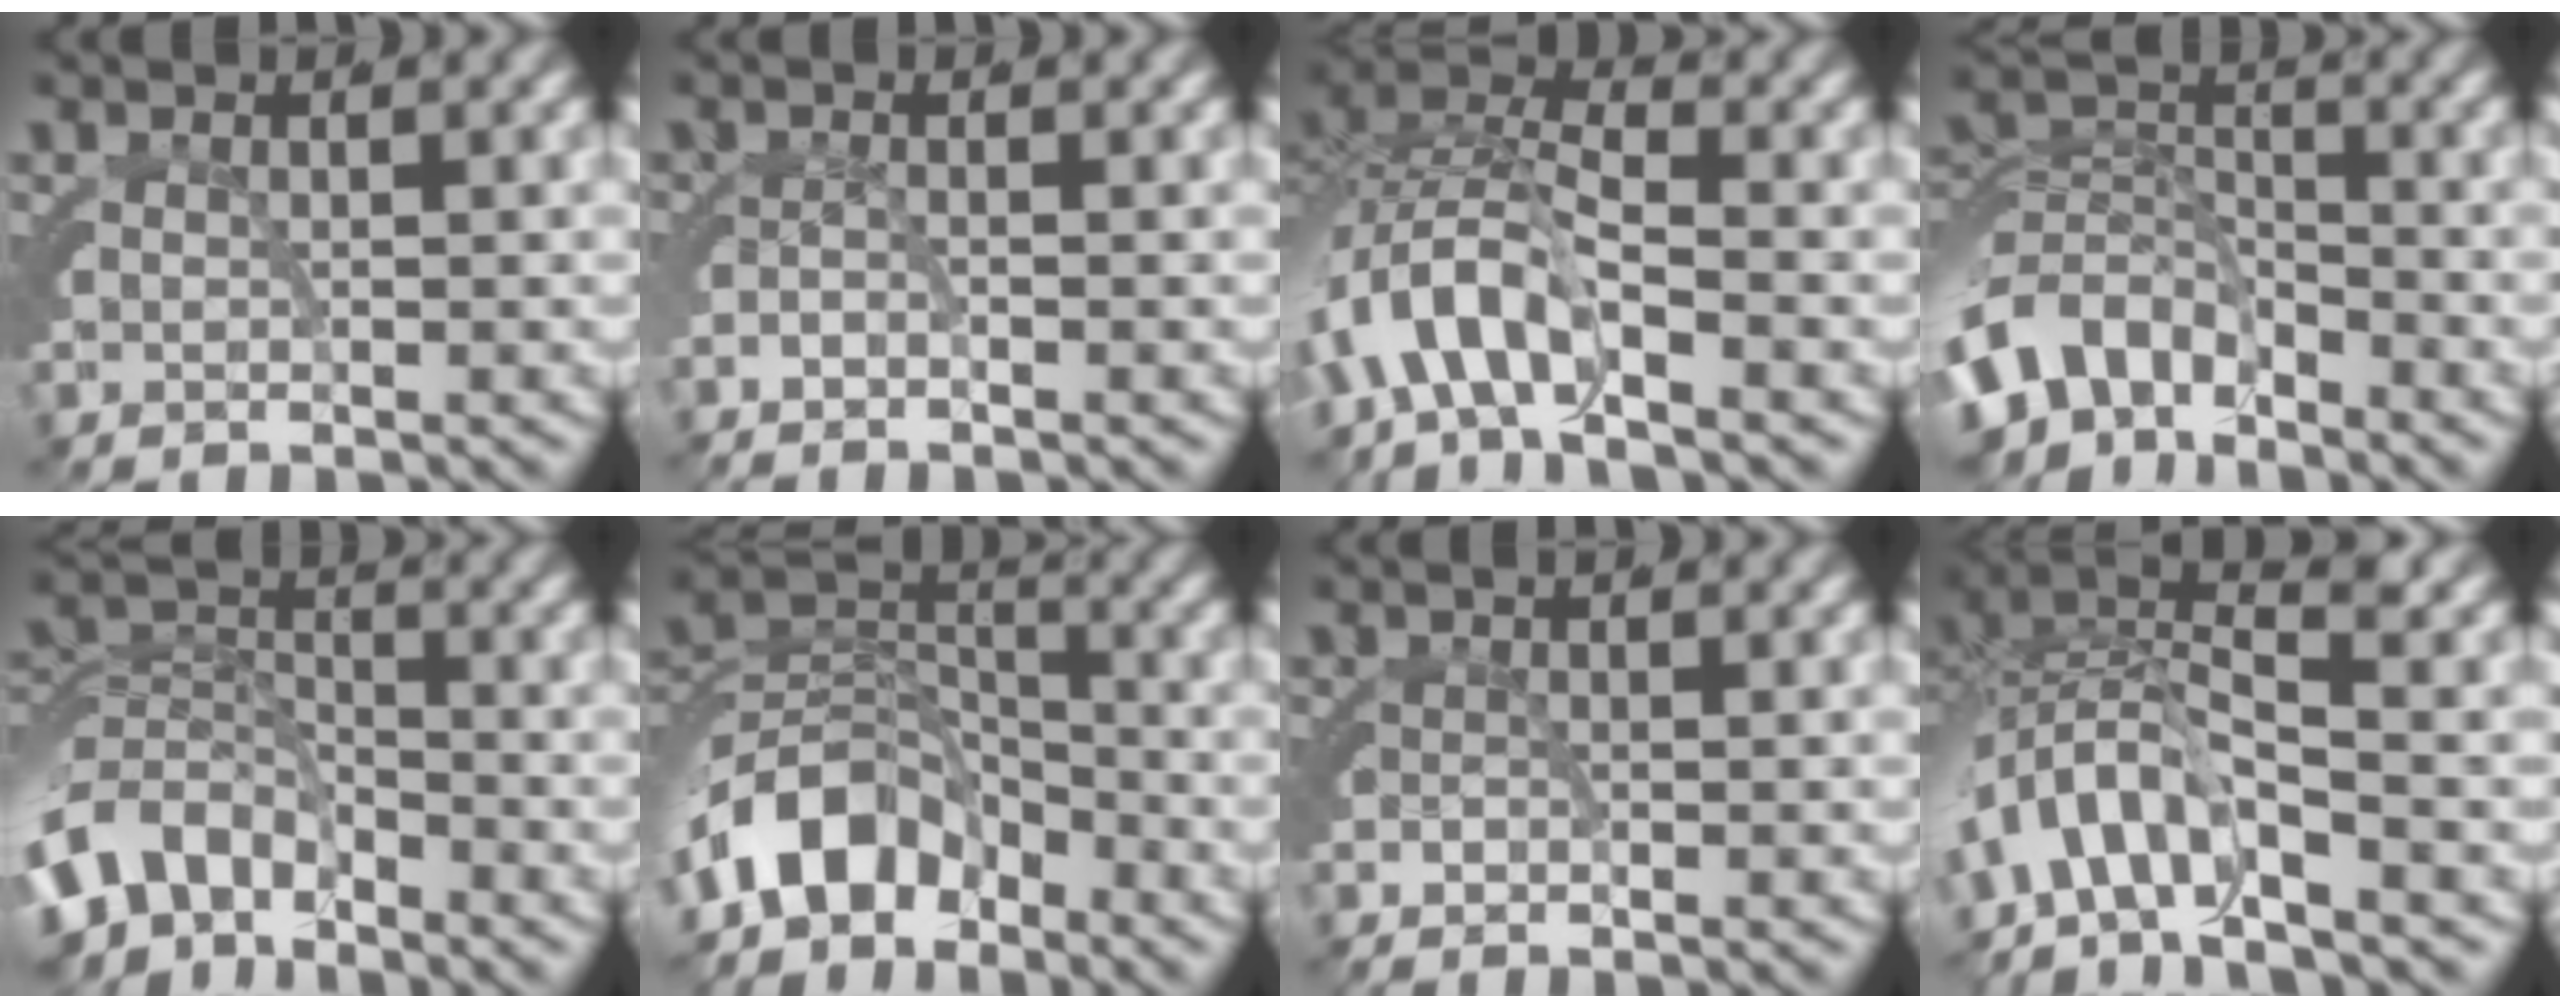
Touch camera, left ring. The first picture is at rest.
{"total": 1.2, "force": [-1.0, 0.5, 0.4], "torque": [-0.014, 0.002, -0.022]}
{"total": 6.7, "force": [-1.3, 4.6, 4.7], "torque": [-0.118, -0.016, -0.027]}
{"total": 8.7, "force": [-4.3, 6.1, 4.4], "torque": [-0.078, -0.039, -0.064]}
{"total": 7.7, "force": [-4.0, 5.4, 3.8], "torque": [-0.070, -0.036, -0.059]}
{"total": 6.1, "force": [-3.5, 3.9, 3.3], "torque": [-0.044, -0.004, -0.064]}
{"total": 1.0, "force": [-0.9, 0.4, 0.2], "torque": [-0.003, 0.005, -0.023]}
{"total": 7.2, "force": [-2.2, 4.5, 5.2], "torque": [-0.138, -0.023, -0.028]}